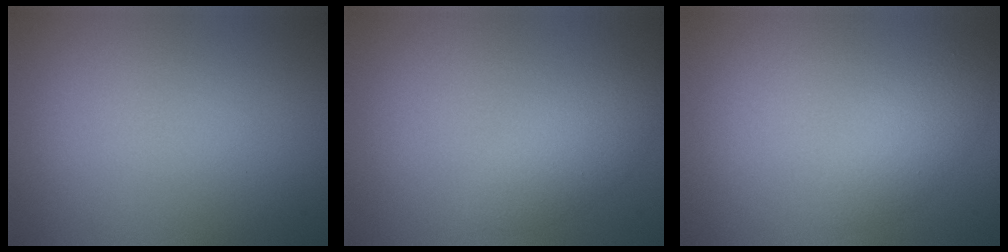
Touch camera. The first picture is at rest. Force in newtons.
{"total": 2.5, "press": 2.5, "slide": 0.1}
{"total": 2.4, "press": 2.4, "slide": 0.2}